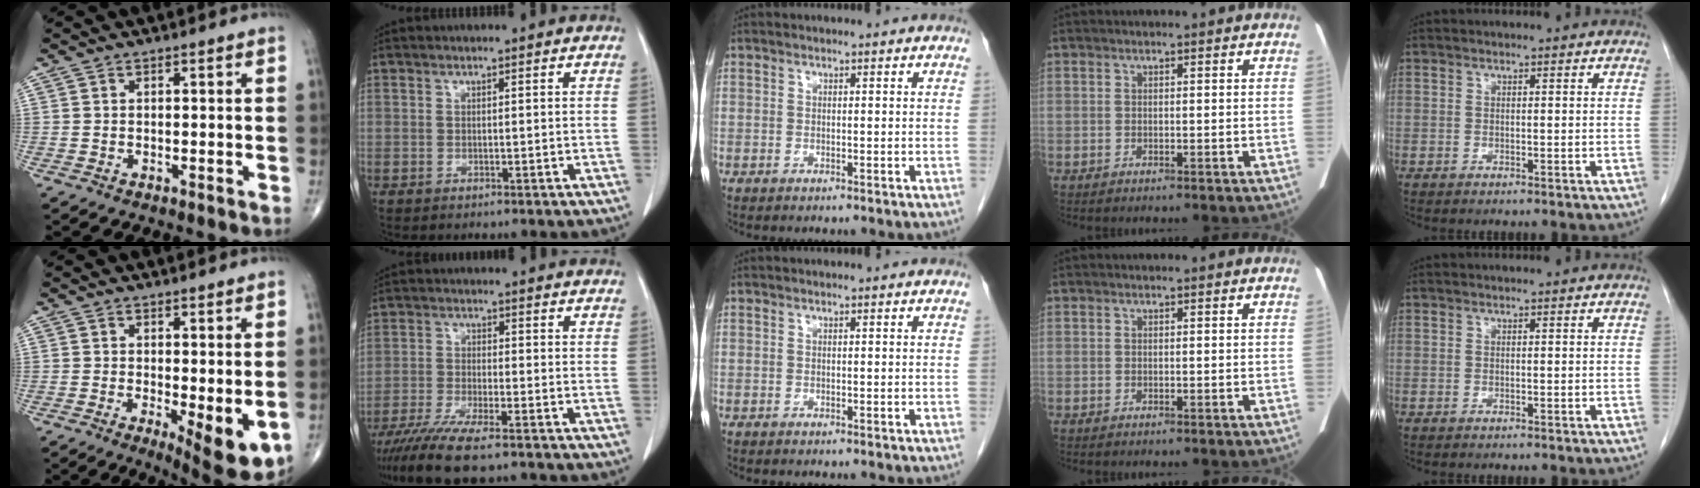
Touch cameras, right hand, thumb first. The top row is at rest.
{"thumb": {"total": 8.3, "force": [-1.3, 2.7, 7.8], "torque": [-0.101, -0.022, -0.011]}, "index": {"total": 10.5, "force": [-8.2, 1.3, 6.3], "torque": [-0.107, -0.026, -0.137]}}